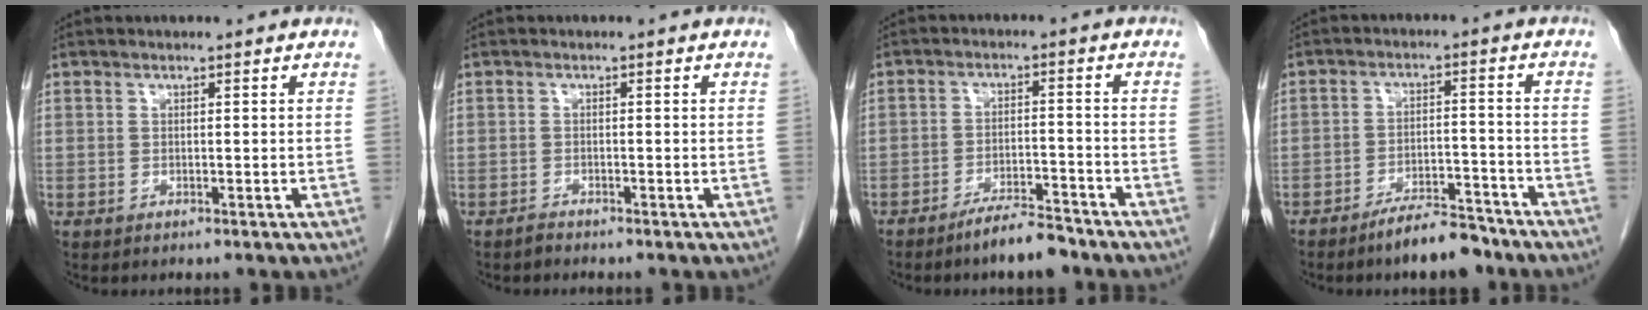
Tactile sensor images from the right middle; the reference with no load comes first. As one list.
[{"total": 0.7, "force": [-0.7, 0.1, 0.0], "torque": [-0.001, -0.001, -0.015]}, {"total": 5.8, "force": [-4.8, 1.0, 3.0], "torque": [-0.050, -0.003, -0.084]}, {"total": 6.4, "force": [-5.3, 1.4, 3.3], "torque": [-0.053, -0.001, -0.091]}]